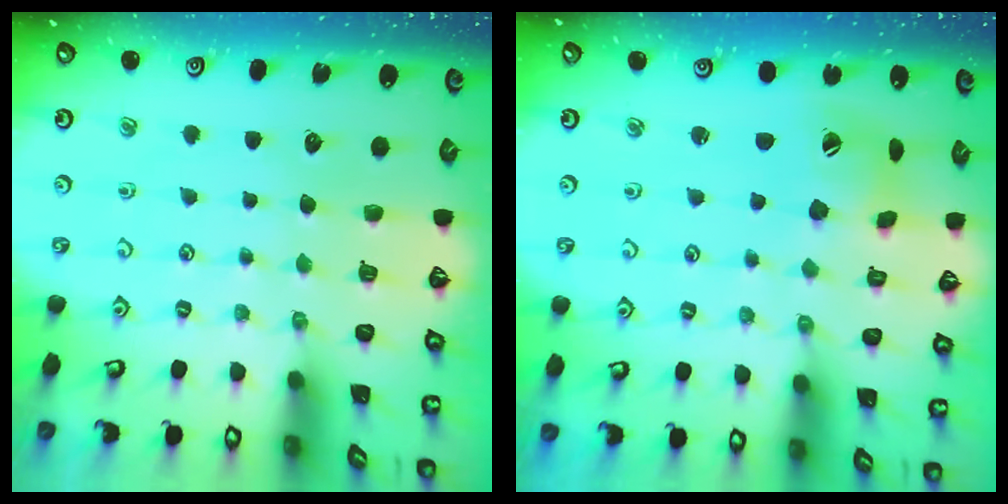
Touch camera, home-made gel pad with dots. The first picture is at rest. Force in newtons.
{"total": 9.1, "press": 9.1, "slide": 0.9}